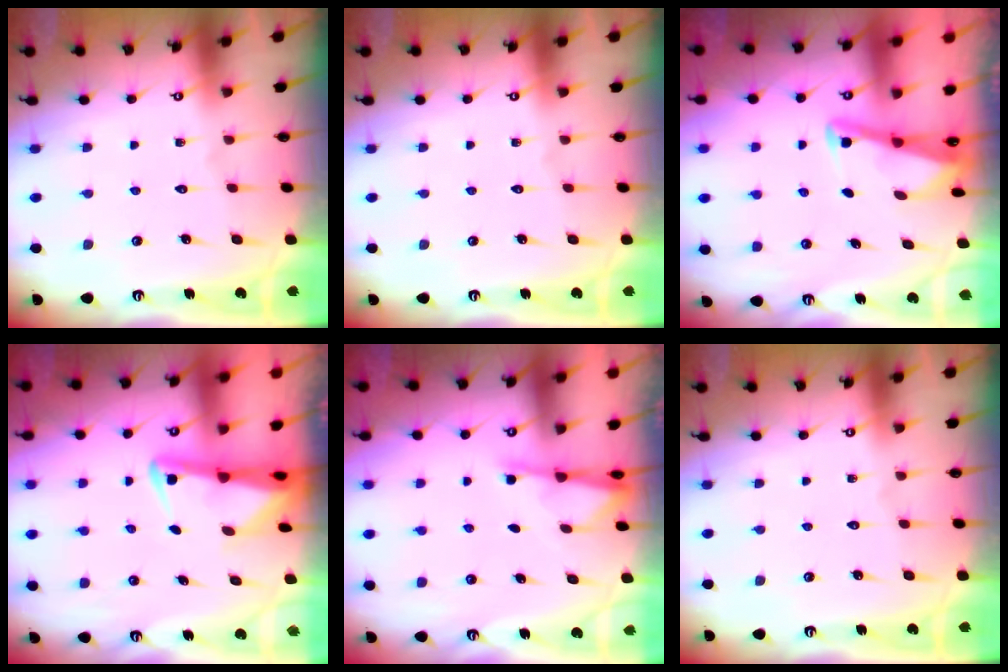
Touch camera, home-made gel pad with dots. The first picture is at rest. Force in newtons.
{"total": 0.0}
{"total": 2.9, "press": 2.9, "slide": 0.4}
{"total": 2.8, "press": 2.7, "slide": 0.6}
{"total": 2.3, "press": 2.2, "slide": 0.3}
{"total": 0.0}